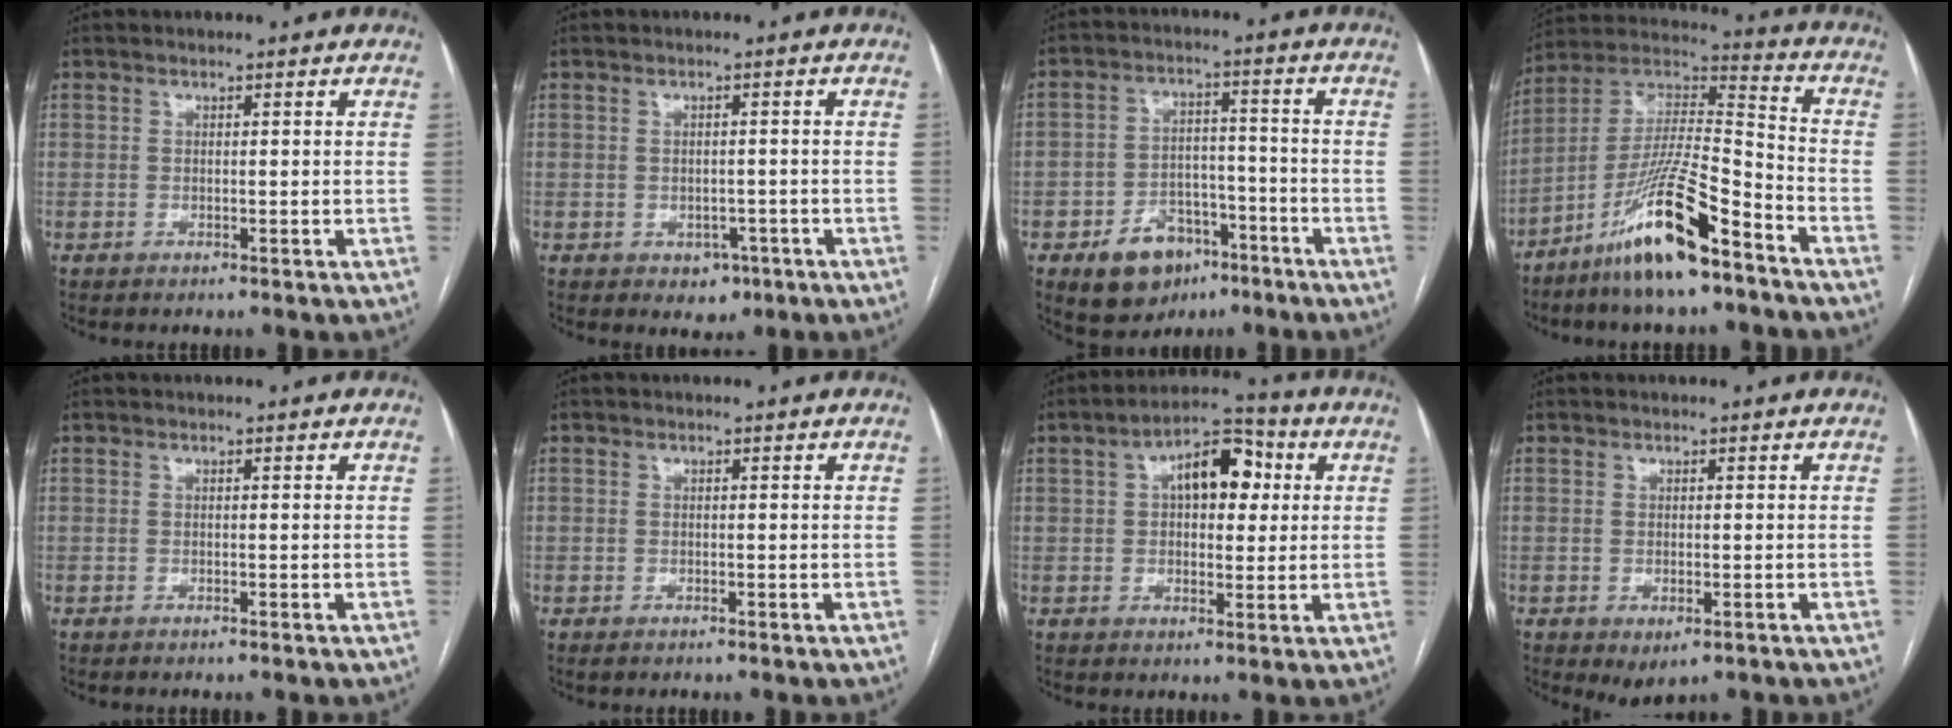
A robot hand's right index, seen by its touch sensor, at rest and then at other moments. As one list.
[{"total": 3.2, "force": [-1.5, 2.4, 1.4], "torque": [-0.008, 0.004, -0.009]}, {"total": 9.5, "force": [-5.3, 6.4, 4.6], "torque": [-0.076, 0.018, -0.078]}, {"total": 16.6, "force": [-10.6, 1.7, 12.6], "torque": [-0.250, -0.007, -0.194]}, {"total": 0.0}, {"total": 0.8, "force": [-0.5, 0.7, 0.1], "torque": [-0.003, 0.004, -0.007]}, {"total": 9.5, "force": [2.4, 4.7, 7.9], "torque": [-0.116, 0.035, 0.035]}, {"total": 2.9, "force": [-1.3, 1.3, 2.2], "torque": [-0.030, -0.004, -0.008]}]